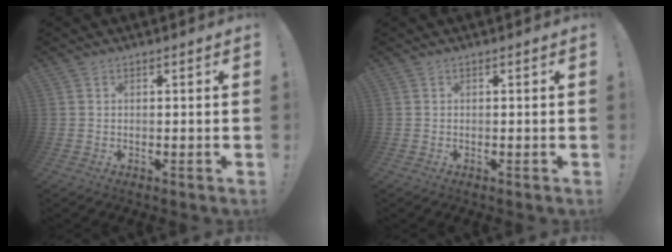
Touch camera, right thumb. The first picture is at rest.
{"total": 0.0}